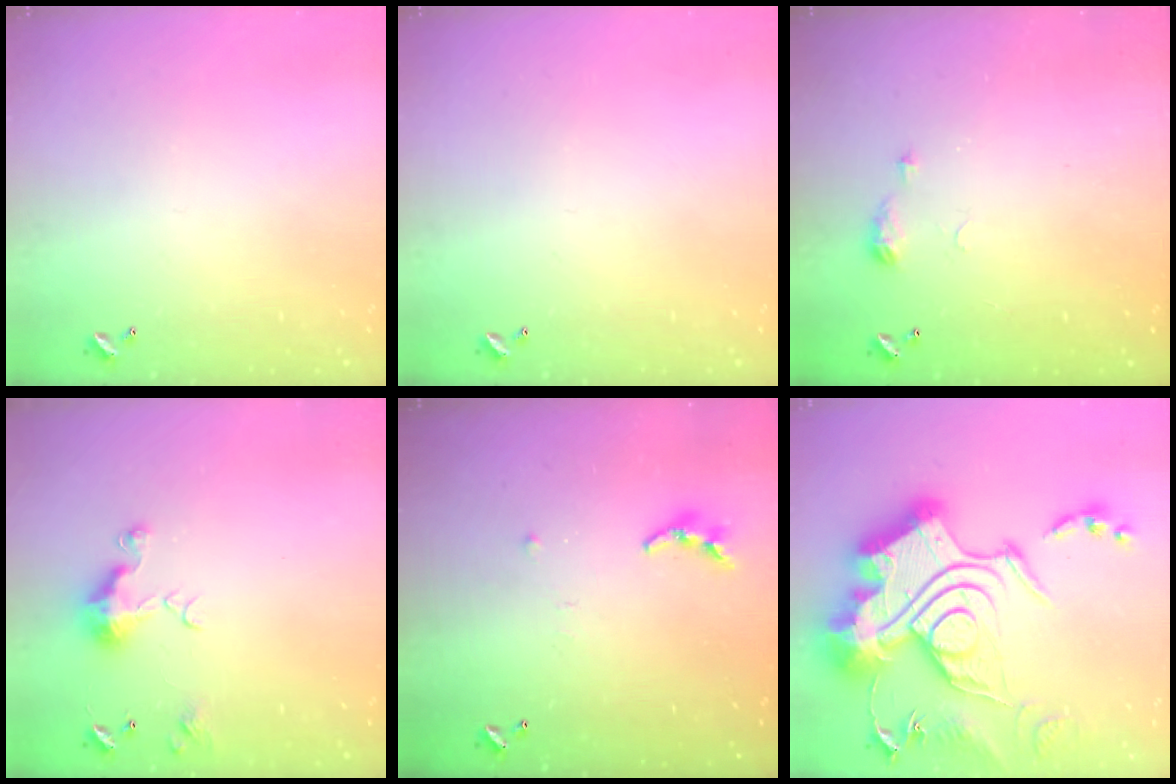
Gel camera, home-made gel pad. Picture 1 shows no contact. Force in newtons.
{"total": 0.0}
{"total": 5.4, "press": 5.3, "slide": 0.8}
{"total": 6.6, "press": 6.5, "slide": 1.0}
{"total": 6.8, "press": 6.7, "slide": 0.5}
{"total": 1.1, "press": 1.1, "slide": 0.0}